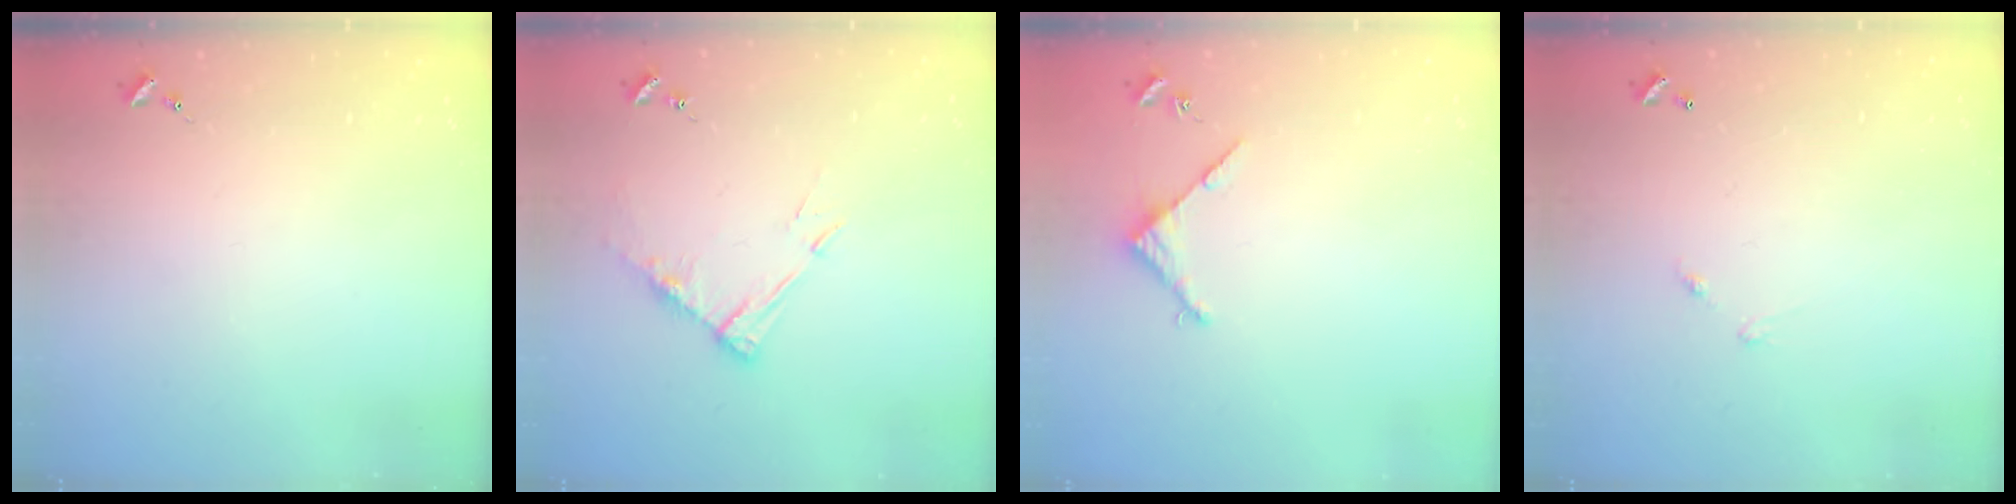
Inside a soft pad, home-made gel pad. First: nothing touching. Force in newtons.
{"total": 9.1, "press": 9.1, "slide": 0.7}
{"total": 3.4, "press": 3.4, "slide": 0.4}
{"total": 4.9, "press": 4.9, "slide": 0.3}